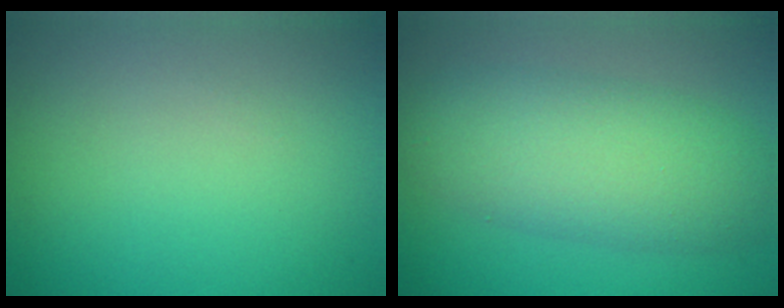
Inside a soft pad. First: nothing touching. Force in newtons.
{"total": 7.2, "press": 7.2, "slide": 0.2}